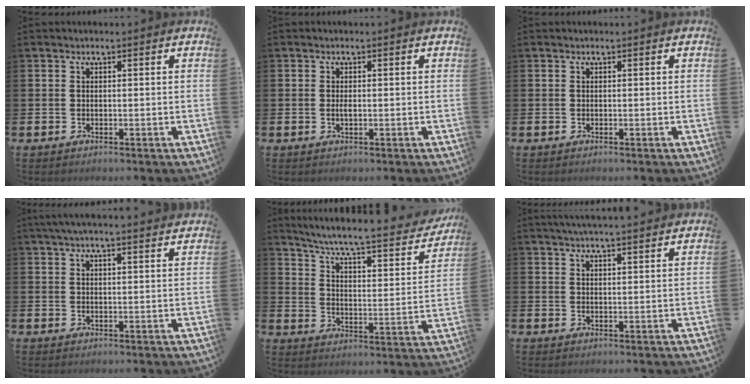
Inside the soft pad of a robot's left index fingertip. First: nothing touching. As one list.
[{"total": 0.8, "force": [0.0, 0.3, 0.8], "torque": [-0.015, 0.001, -0.002]}, {"total": 0.0}, {"total": 3.4, "force": [3.1, 0.0, 1.3], "torque": [-0.032, -0.004, 0.056]}, {"total": 7.0, "force": [6.1, 0.9, 3.3], "torque": [-0.086, -0.047, 0.094]}, {"total": 3.4, "force": [3.3, -0.1, 0.9], "torque": [-0.024, -0.008, 0.060]}]